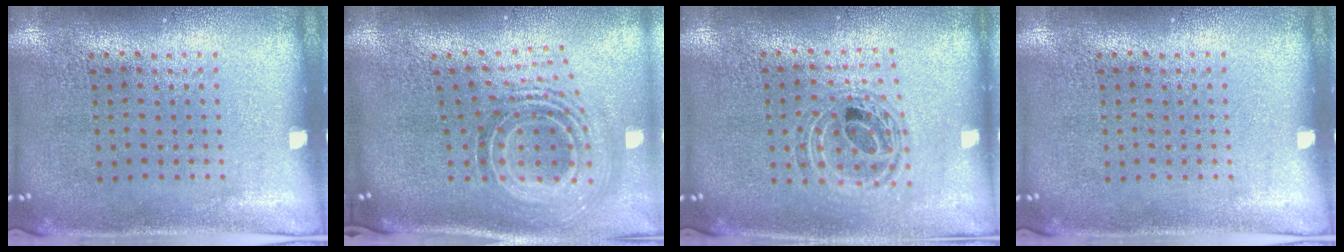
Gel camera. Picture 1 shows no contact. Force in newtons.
{"total": 2.0, "press": 1.5, "slide": 1.3}
{"total": 0.9, "press": 0.9, "slide": 0.2}
{"total": 0.0}